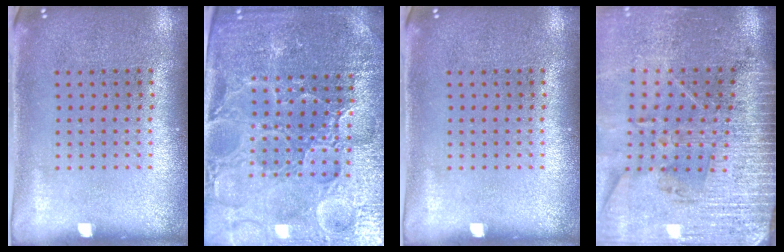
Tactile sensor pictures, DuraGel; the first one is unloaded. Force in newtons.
{"total": 5.1, "press": 4.8, "slide": 1.8}
{"total": 0.0}
{"total": 3.5, "press": 3.2, "slide": 1.4}